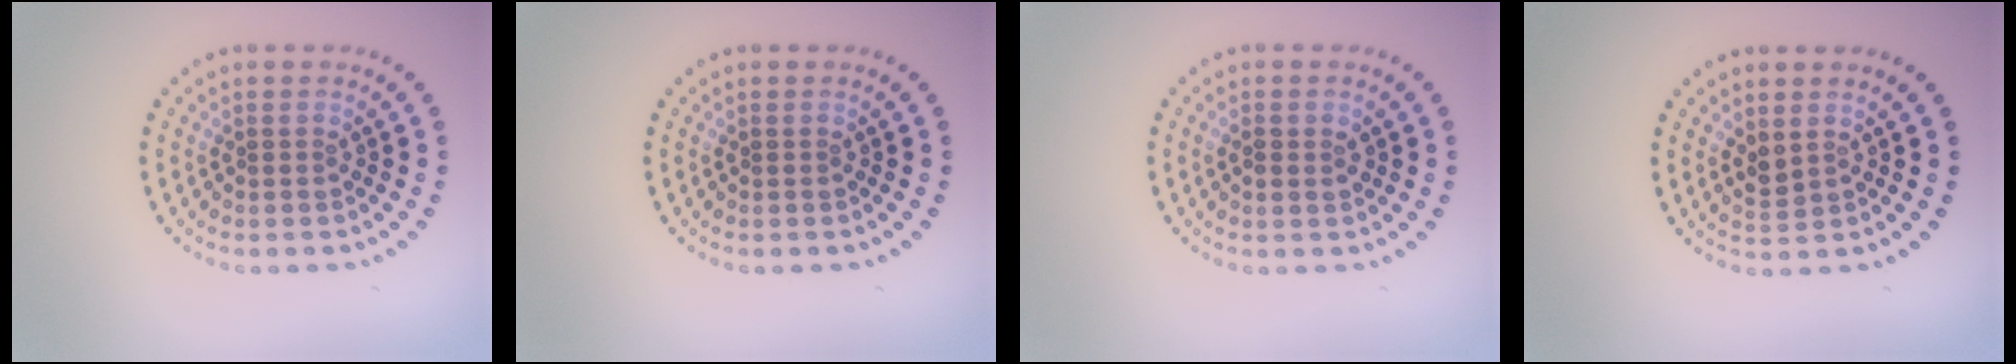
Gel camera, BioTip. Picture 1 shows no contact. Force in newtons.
{"total": 0.0}
{"total": 1.3, "press": 1.3, "slide": 0.4}
{"total": 1.2, "press": 1.0, "slide": 0.5}